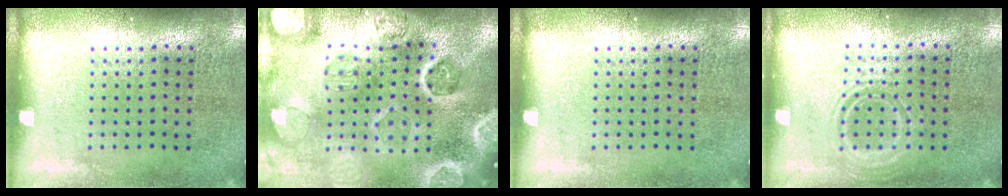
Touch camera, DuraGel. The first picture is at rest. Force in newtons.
{"total": 5.3, "press": 4.6, "slide": 2.7}
{"total": 0.0}
{"total": 1.1, "press": 1.0, "slide": 0.5}